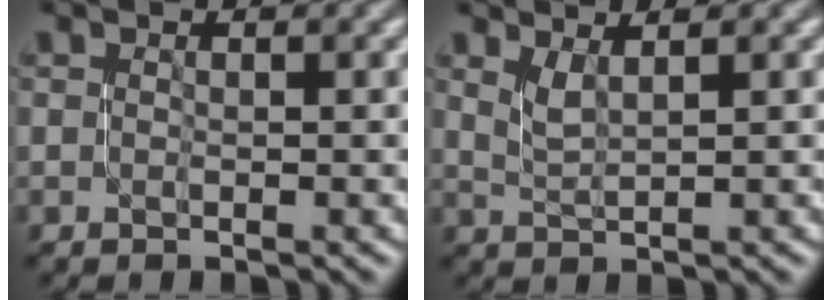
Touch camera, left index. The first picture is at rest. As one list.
[{"total": 1.6, "force": [1.3, 0.4, 0.9], "torque": [-0.018, -0.002, 0.028]}]